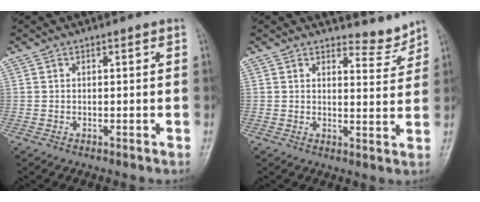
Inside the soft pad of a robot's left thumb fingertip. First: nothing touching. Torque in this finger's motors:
{"motor_torque": [-0.07, -0.24, -0.08, 0.30, -0.09]}